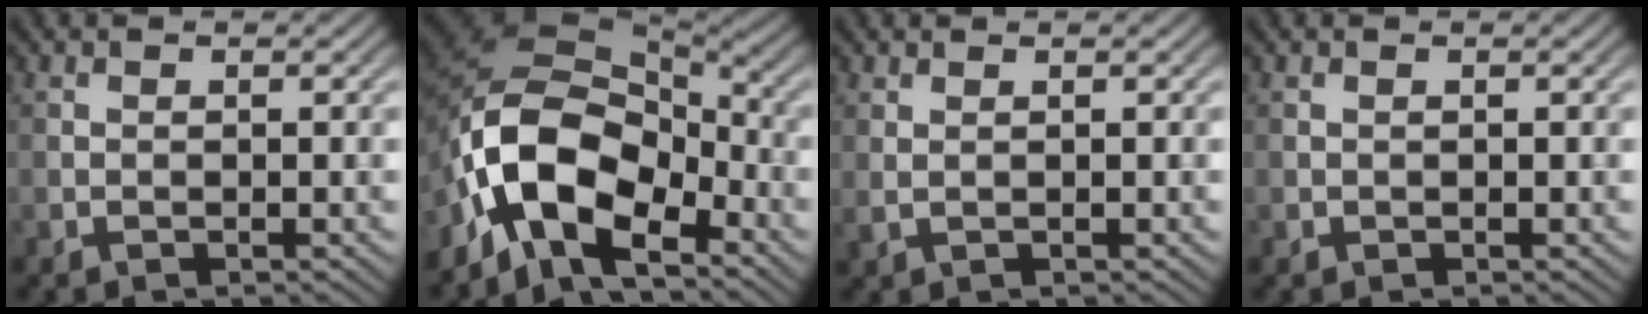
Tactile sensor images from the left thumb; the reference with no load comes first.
{"total": 12.5, "force": [-5.8, 6.4, 9.1], "torque": [-0.184, -0.003, -0.121]}
{"total": 1.0, "force": [0.4, 0.2, 0.8], "torque": [-0.022, 0.002, 0.010]}
{"total": 0.0}